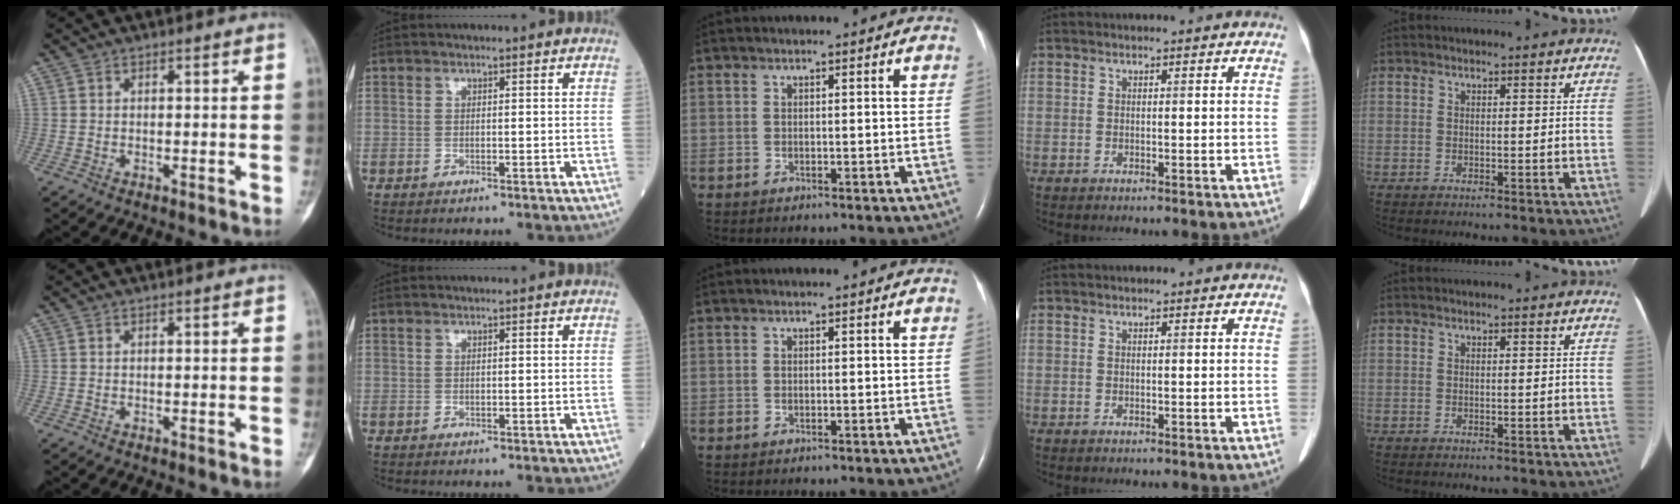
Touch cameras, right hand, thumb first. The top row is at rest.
{}